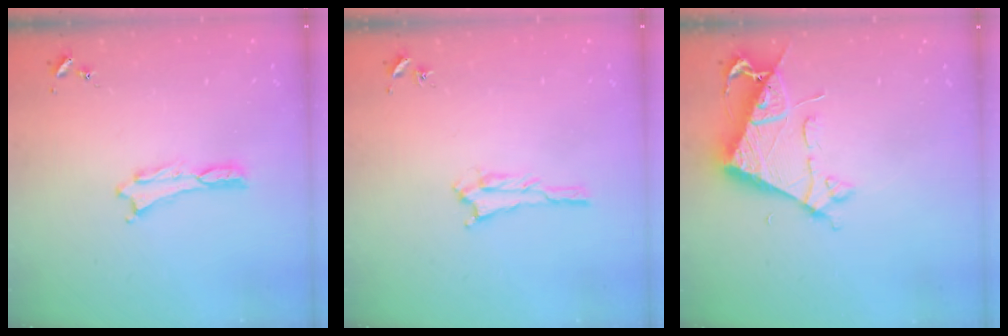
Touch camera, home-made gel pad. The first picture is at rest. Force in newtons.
{"total": 1.3, "press": 1.3, "slide": 0.2}
{"total": 6.6, "press": 6.6, "slide": 0.7}